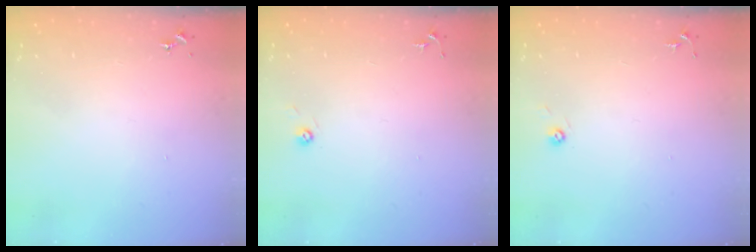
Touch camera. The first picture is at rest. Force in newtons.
{"total": 3.1, "press": 3.0, "slide": 0.8}
{"total": 3.1, "press": 3.0, "slide": 0.8}